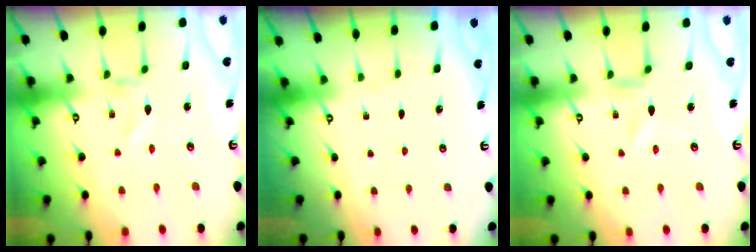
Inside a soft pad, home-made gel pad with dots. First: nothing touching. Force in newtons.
{"total": 0.0}
{"total": 2.0, "press": 2.0, "slide": 0.3}